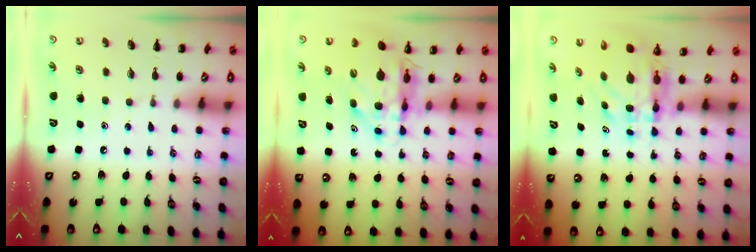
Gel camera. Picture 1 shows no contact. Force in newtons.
{"total": 7.4, "press": 7.0, "slide": 2.2}
{"total": 6.0, "press": 5.8, "slide": 1.4}